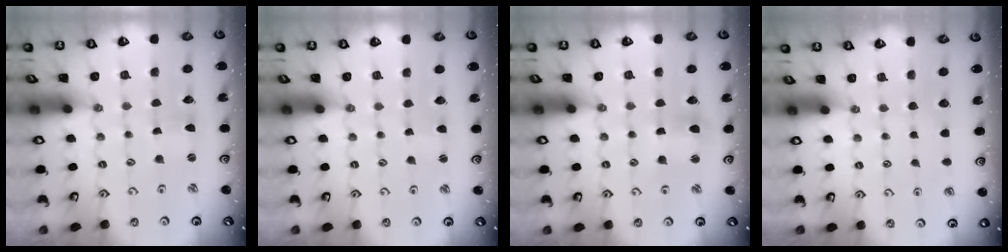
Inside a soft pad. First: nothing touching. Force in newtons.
{"total": 1.6, "press": 1.6, "slide": 0.2}
{"total": 3.4, "press": 3.3, "slide": 0.4}
{"total": 0.0}